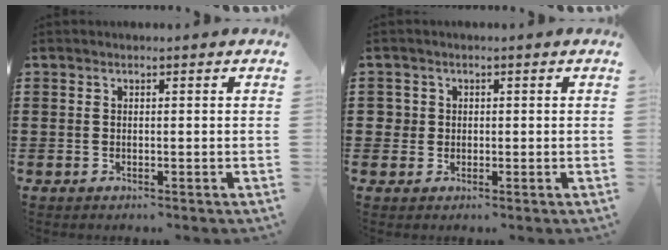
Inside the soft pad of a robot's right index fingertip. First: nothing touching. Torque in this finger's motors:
{"motor_torque": [-0.40, 0.17, 0.00, 0.00]}